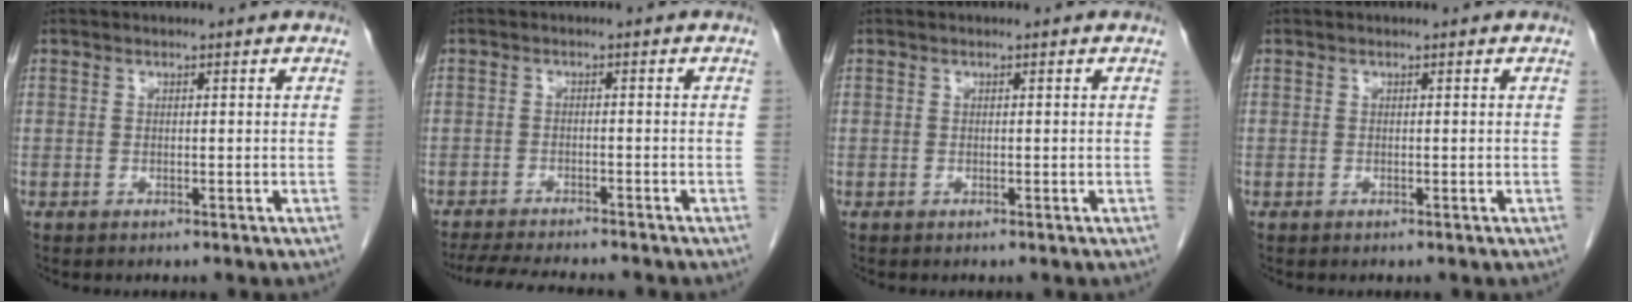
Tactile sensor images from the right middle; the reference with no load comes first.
{"total": 11.3, "force": [-10.2, 1.5, 4.7], "torque": [-0.071, -0.013, -0.144]}
{"total": 0.0}
{"total": 0.0}